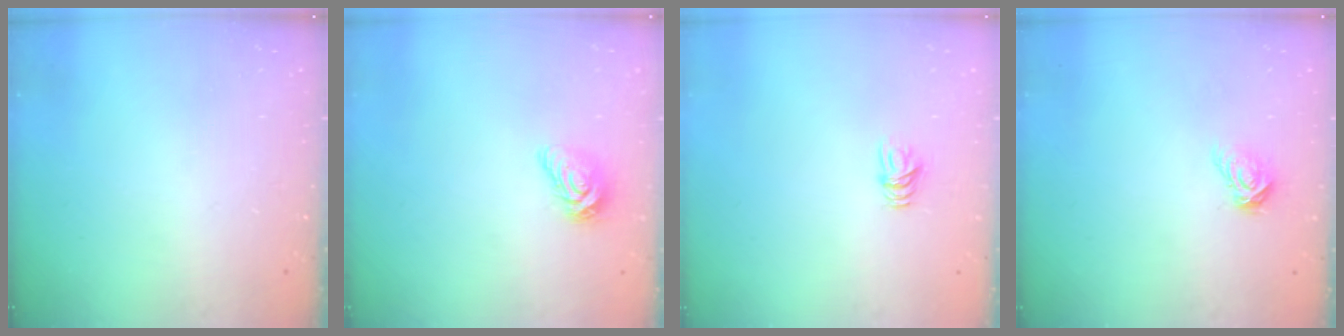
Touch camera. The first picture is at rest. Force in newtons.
{"total": 7.9, "press": 7.9, "slide": 0.3}
{"total": 5.1, "press": 5.0, "slide": 0.4}
{"total": 5.7, "press": 5.6, "slide": 0.5}